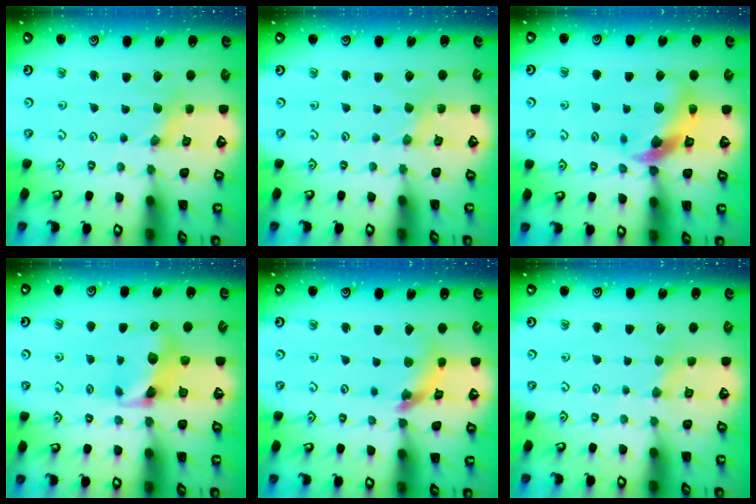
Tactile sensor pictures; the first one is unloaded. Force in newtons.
{"total": 0.5, "press": 0.5, "slide": 0.1}
{"total": 10.2, "press": 10.1, "slide": 1.6}
{"total": 7.1, "press": 7.1, "slide": 0.3}
{"total": 9.0, "press": 8.9, "slide": 1.0}
{"total": 3.0, "press": 2.9, "slide": 0.5}